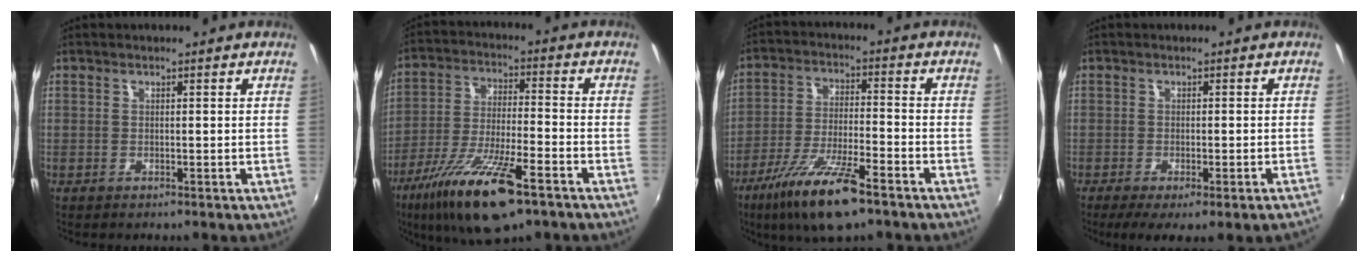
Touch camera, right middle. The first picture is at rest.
{"total": 16.8, "force": [-10.5, 4.0, 12.4], "torque": [-0.245, -0.043, -0.193]}
{"total": 13.6, "force": [-8.9, 2.9, 9.9], "torque": [-0.204, -0.031, -0.165]}
{"total": 7.1, "force": [-4.6, 0.7, 5.3], "torque": [-0.092, -0.031, -0.063]}